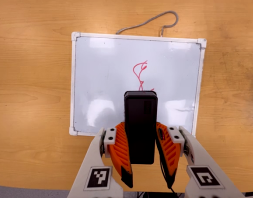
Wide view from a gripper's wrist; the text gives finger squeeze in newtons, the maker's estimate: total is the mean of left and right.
{"total": 8.1, "left": 6.2, "right": 10.0}